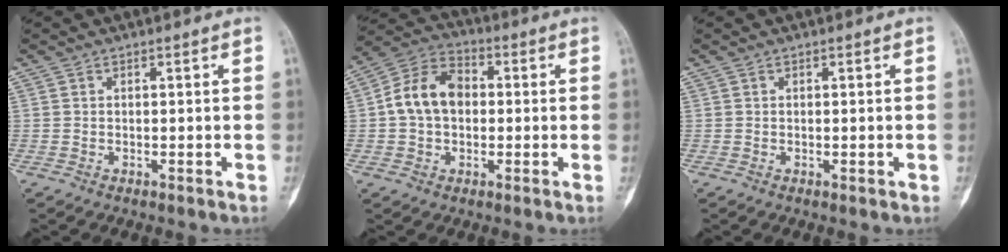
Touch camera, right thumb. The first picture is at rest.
{"total": 11.0, "force": [0.4, 8.0, 7.5], "torque": [-0.127, 0.031, -0.002]}
{"total": 0.7, "force": [-0.1, 0.3, 0.6], "torque": [-0.005, -0.001, -0.001]}